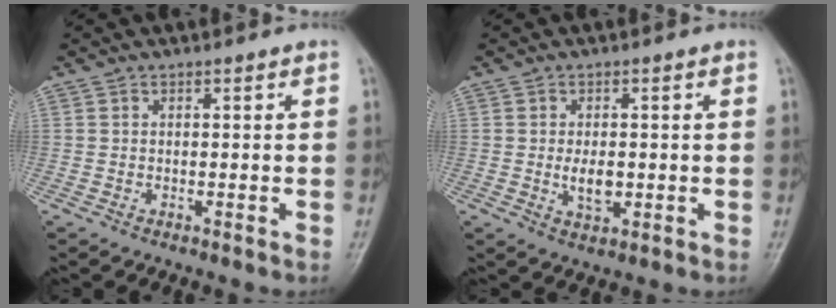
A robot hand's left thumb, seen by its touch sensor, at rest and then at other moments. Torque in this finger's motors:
{"motor_torque": [0.67, 0.80, 0.57, -0.11, 0.02]}